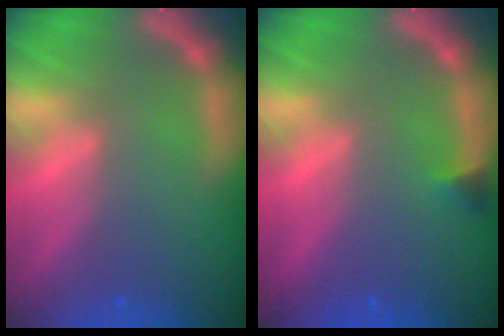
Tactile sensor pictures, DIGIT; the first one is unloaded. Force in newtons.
{"total": 0.9}